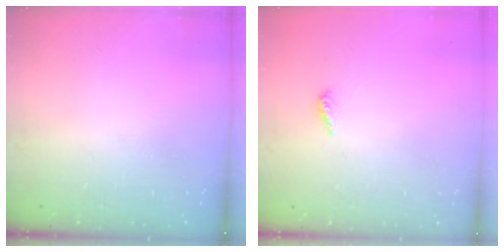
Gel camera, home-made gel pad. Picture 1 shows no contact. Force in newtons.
{"total": 4.8, "press": 4.8, "slide": 0.4}